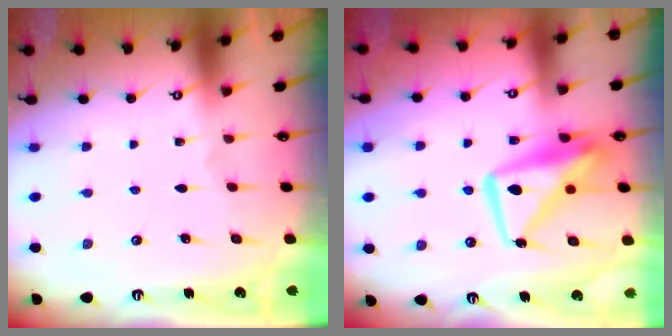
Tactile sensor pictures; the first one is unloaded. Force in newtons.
{"total": 12.8, "press": 12.7, "slide": 1.7}